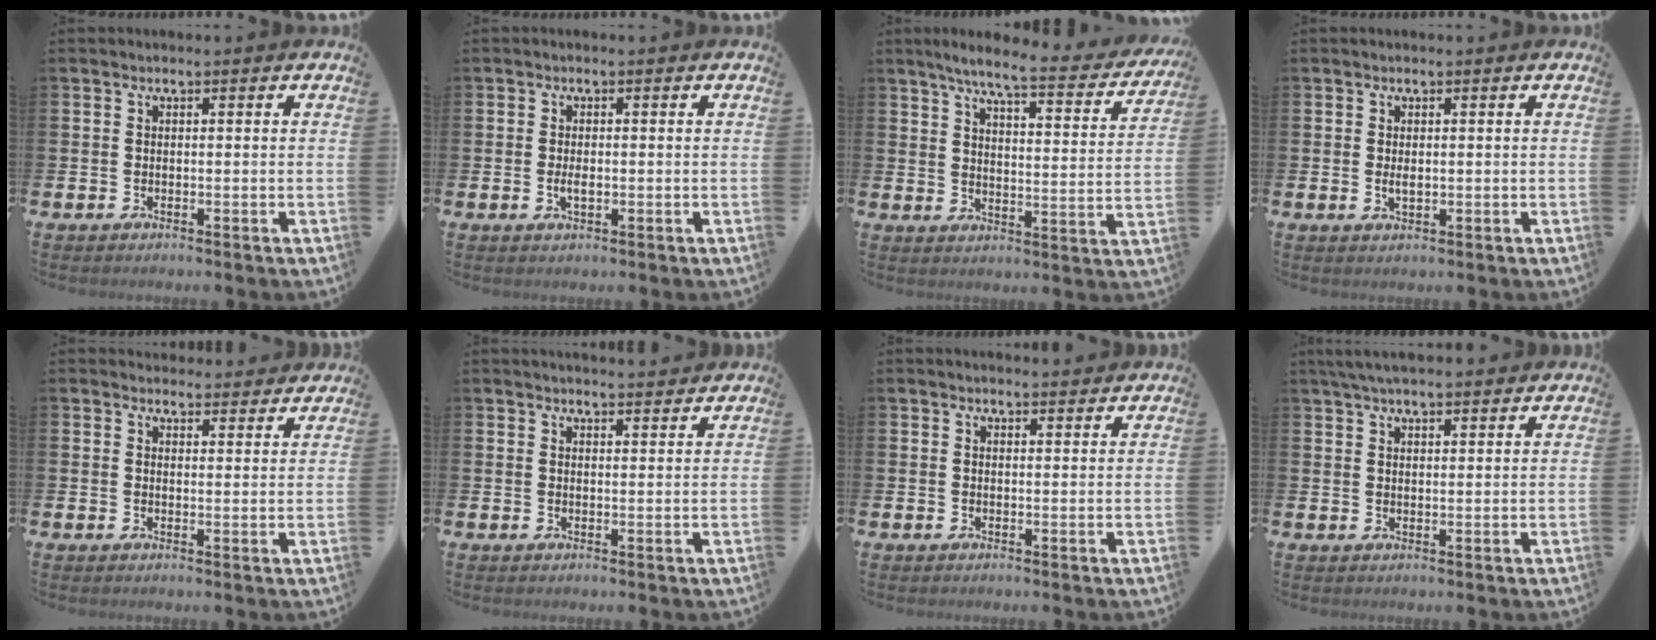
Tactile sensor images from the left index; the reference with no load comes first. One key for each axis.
{"total": 1.7, "fx": -0.2, "fy": 0.8, "fz": 1.5, "tx": -0.026, "ty": 0.001, "tz": -0.005}
{"total": 6.5, "fx": 5.6, "fy": 0.5, "fz": 3.3, "tx": -0.071, "ty": -0.041, "tz": 0.086}
{"total": 1.2, "fx": 0.2, "fy": 0.5, "fz": 1.0, "tx": -0.018, "ty": 0.002, "tz": 0.002}
{"total": 3.3, "fx": 3.2, "fy": 0.8, "fz": -0.1, "tx": 0.008, "ty": -0.020, "tz": 0.056}
{"total": 2.5, "fx": 2.5, "fy": -0.1, "fz": -0.1, "tx": -0.002, "ty": -0.014, "tz": 0.045}
{"total": 1.6, "fx": 1.6, "fy": 0.1, "fz": 0.0, "tx": 0.006, "ty": -0.008, "tz": 0.027}
{"total": 4.3, "fx": 3.9, "fy": 0.8, "fz": 1.5, "tx": -0.037, "ty": -0.006, "tz": 0.073}